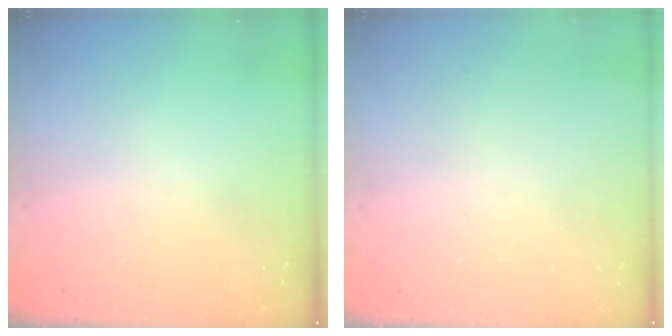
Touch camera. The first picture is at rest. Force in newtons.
{"total": 0.0}